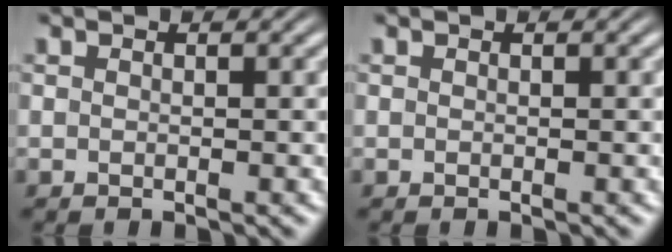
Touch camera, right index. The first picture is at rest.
{"total": 0.0}